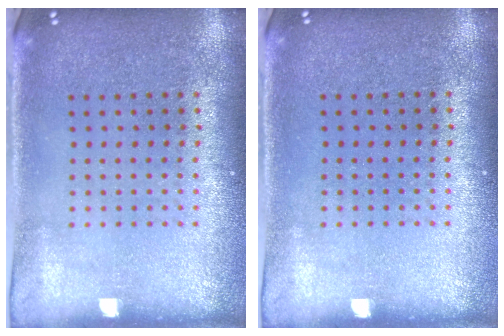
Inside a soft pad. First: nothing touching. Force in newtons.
{"total": 0.0}